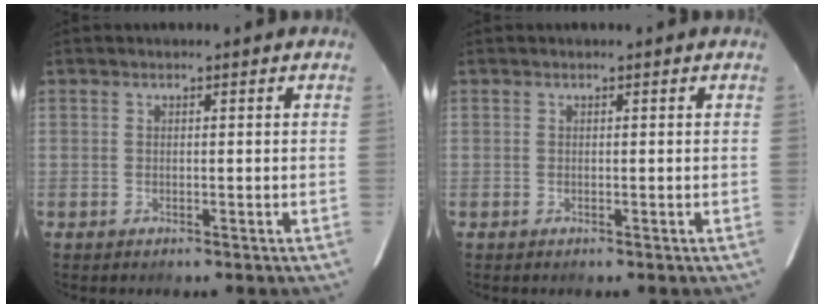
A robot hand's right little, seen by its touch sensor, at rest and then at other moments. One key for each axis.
{"total": 0.0}